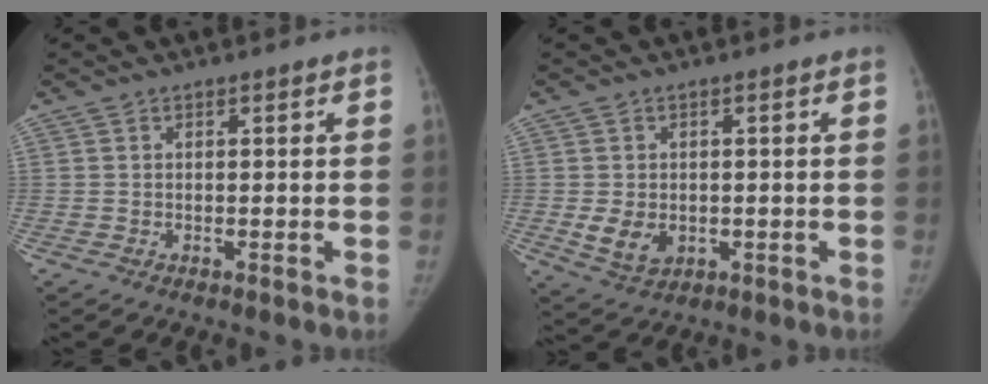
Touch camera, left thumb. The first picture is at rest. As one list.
[{"total": 5.4, "force": [-0.7, 4.1, 3.4], "torque": [-0.052, -0.006, 0.000]}]